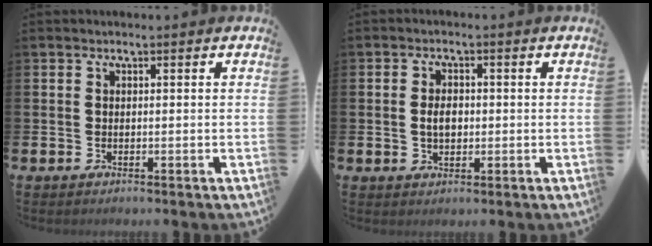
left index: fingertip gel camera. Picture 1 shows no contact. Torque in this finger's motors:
{"motor_torque": [0.51, 0.44, 0.04, 0.10]}